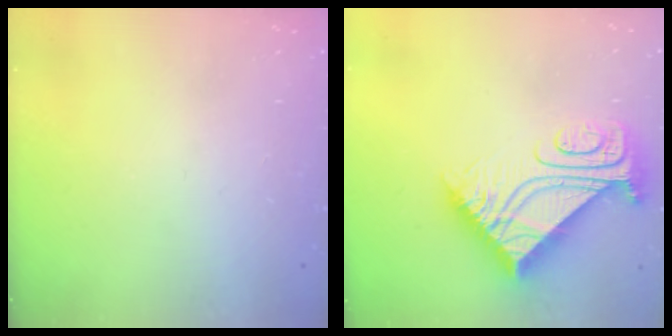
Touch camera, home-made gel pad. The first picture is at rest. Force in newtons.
{"total": 12.1, "press": 12.1, "slide": 0.8}